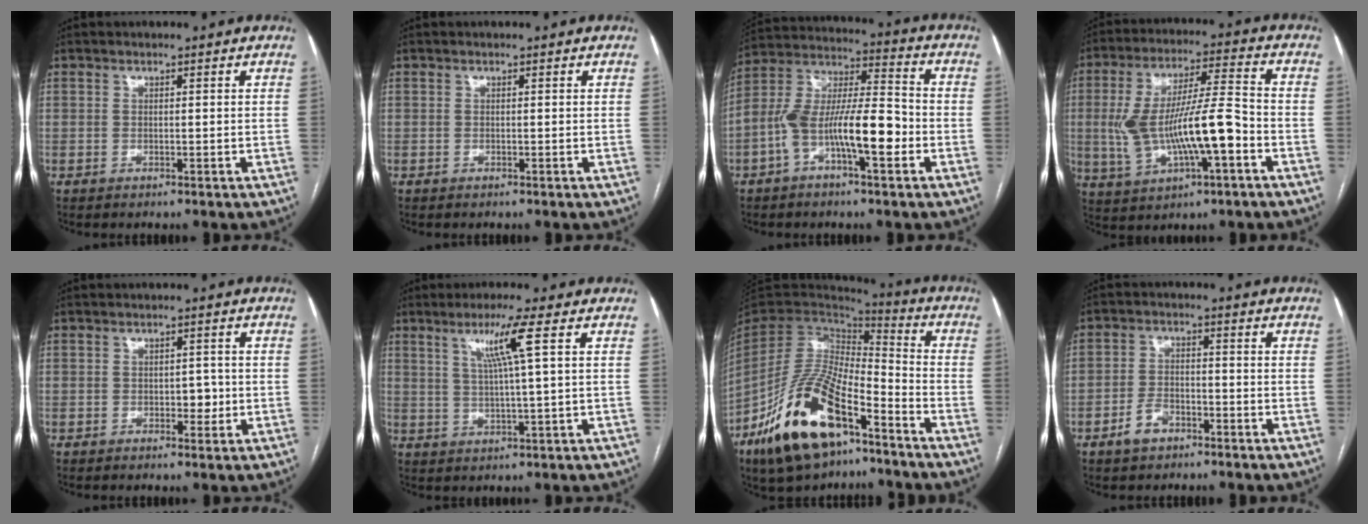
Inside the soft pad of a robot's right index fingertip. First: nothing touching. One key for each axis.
{"total": 0.0}
{"total": 13.7, "fx": -4.7, "fy": 3.6, "fz": 12.4, "tx": -0.236, "ty": 0.026, "tz": -0.082}
{"total": 14.6, "fx": -2.8, "fy": 3.2, "fz": 14.0, "tx": -0.273, "ty": 0.017, "tz": -0.039}
{"total": 2.5, "fx": -0.5, "fy": 1.5, "fz": 1.9, "tx": -0.021, "ty": 0.004, "tz": -0.004}
{"total": 6.5, "fx": 2.6, "fy": -1.3, "fz": 5.8, "tx": -0.112, "ty": -0.002, "tz": 0.050}
{"total": 20.4, "fx": -12.6, "fy": 7.3, "fz": 14.3, "tx": -0.302, "ty": -0.018, "tz": -0.230}
{"total": 4.4, "fx": -2.8, "fy": 2.5, "fz": 2.4, "tx": -0.048, "ty": 0.006, "tz": -0.050}